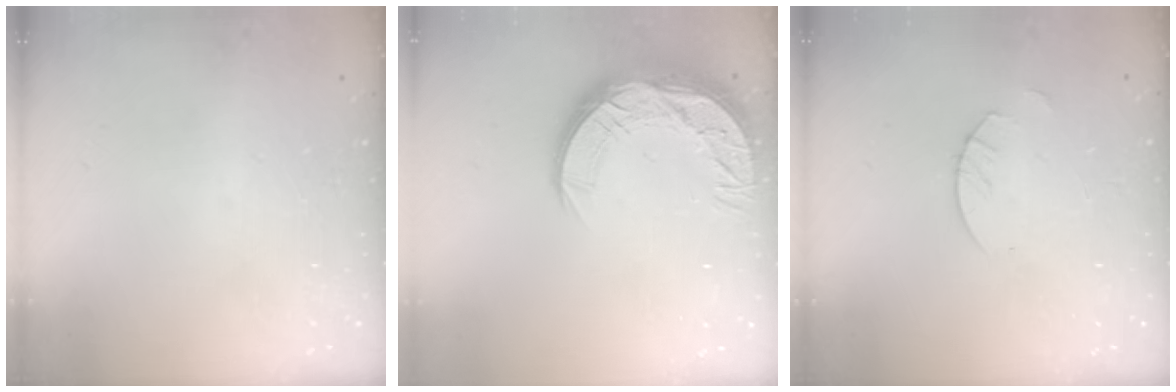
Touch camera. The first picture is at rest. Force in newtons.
{"total": 16.0, "press": 16.0, "slide": 1.3}
{"total": 2.7, "press": 2.7, "slide": 0.2}